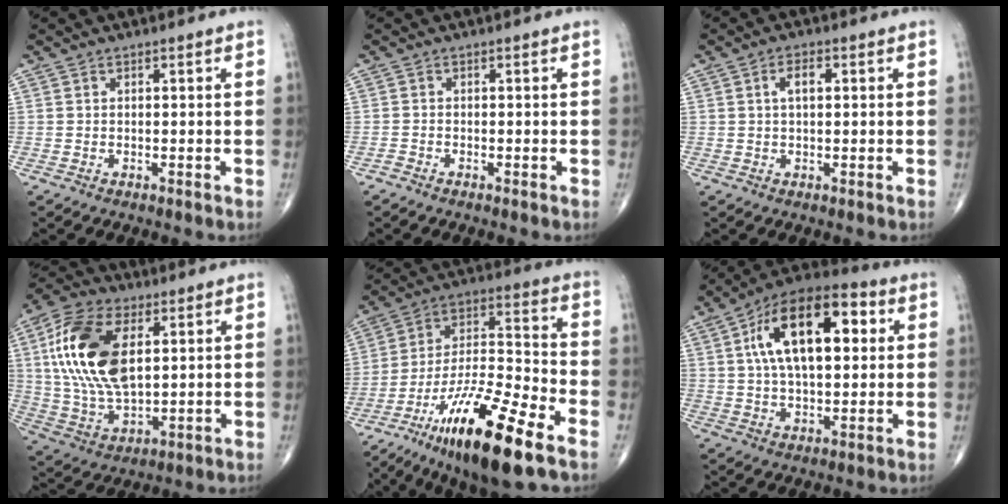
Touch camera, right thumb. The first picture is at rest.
{"total": 0.7, "force": [-0.7, 0.1, 0.2], "torque": [-0.004, -0.002, -0.020]}
{"total": 3.3, "force": [0.7, 1.6, 2.7], "torque": [-0.048, 0.008, 0.011]}
{"total": 19.5, "force": [4.8, 10.4, 15.8], "torque": [-0.311, -0.007, 0.087]}
{"total": 22.0, "force": [-12.8, 4.6, 17.2], "torque": [-0.317, 0.048, -0.227]}
{"total": 19.8, "force": [4.9, 9.8, 16.5], "torque": [-0.251, 0.018, 0.069]}